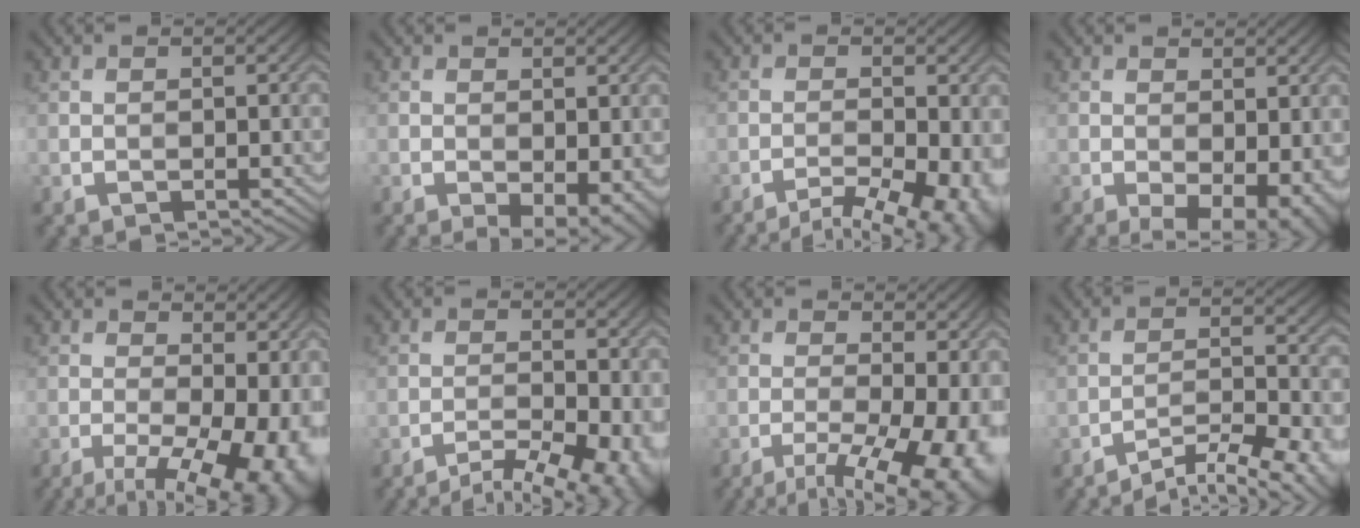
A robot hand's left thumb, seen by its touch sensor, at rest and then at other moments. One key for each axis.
{"total": 4.9, "fx": -1.5, "fy": 2.5, "fz": 3.9, "tx": -0.055, "ty": -0.013, "tz": -0.016}
{"total": 9.4, "fx": -6.1, "fy": 3.0, "fz": 6.5, "tx": -0.090, "ty": -0.010, "tz": -0.068}
{"total": 7.2, "fx": -2.0, "fy": 4.0, "fz": 5.7, "tx": -0.079, "ty": -0.019, "tz": -0.021}
{"total": 14.8, "fx": -4.8, "fy": 6.8, "fz": 12.3, "tx": -0.171, "ty": -0.020, "tz": -0.045}
{"total": 8.6, "fx": -6.0, "fy": 2.3, "fz": 5.7, "tx": -0.087, "ty": -0.009, "tz": -0.070}
{"total": 12.9, "fx": -5.6, "fy": 5.0, "fz": 10.5, "tx": -0.157, "ty": -0.023, "tz": -0.067}
{"total": 10.2, "fx": -8.1, "fy": 2.4, "fz": 5.6, "tx": -0.092, "ty": -0.003, "tz": -0.115}